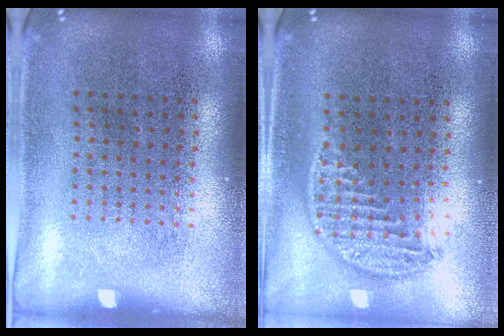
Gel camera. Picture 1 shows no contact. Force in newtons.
{"total": 1.3, "press": 1.2, "slide": 0.7}